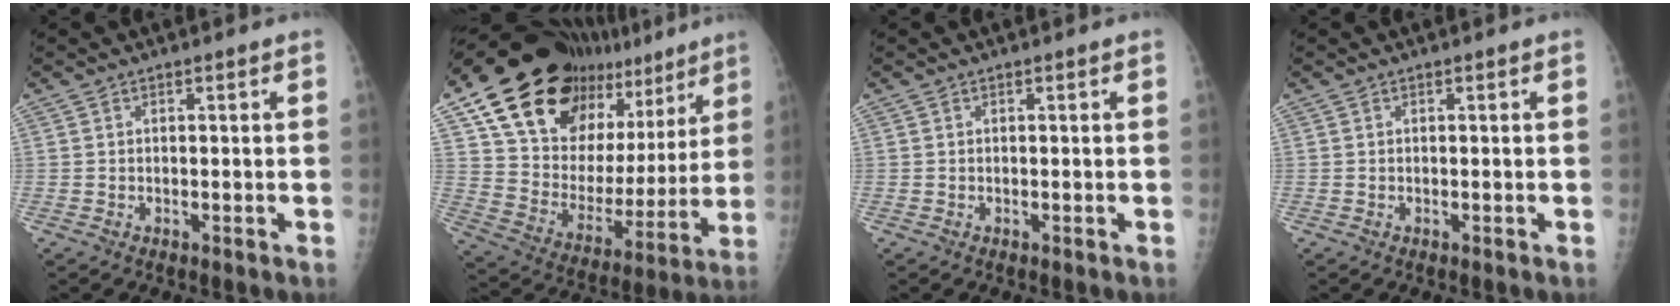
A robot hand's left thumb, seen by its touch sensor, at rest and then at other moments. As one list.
[{"total": 28.4, "force": [18.3, 15.3, 15.4], "torque": [-0.213, -0.046, 0.295]}, {"total": 0.0}, {"total": 0.0}]